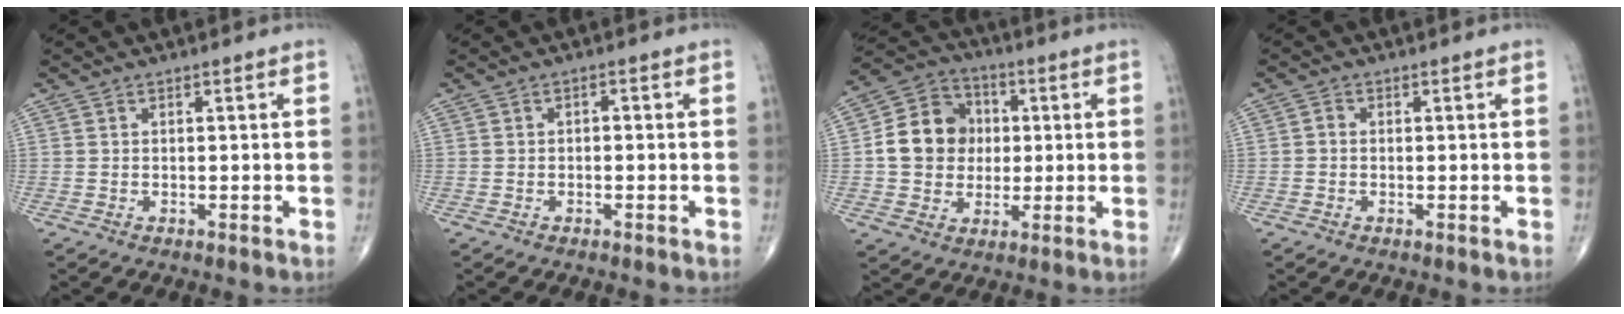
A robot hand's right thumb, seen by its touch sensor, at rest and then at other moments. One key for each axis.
{"total": 1.0, "fx": -0.1, "fy": 0.6, "fz": 0.7, "tx": -0.006, "ty": 0.006, "tz": -0.005}
{"total": 12.5, "fx": 0.6, "fy": 10.9, "fz": 6.2, "tx": -0.083, "ty": 0.021, "tz": 0.007}
{"total": 1.0, "fx": -0.2, "fy": 0.8, "fz": 0.6, "tx": -0.005, "ty": 0.002, "tz": -0.007}